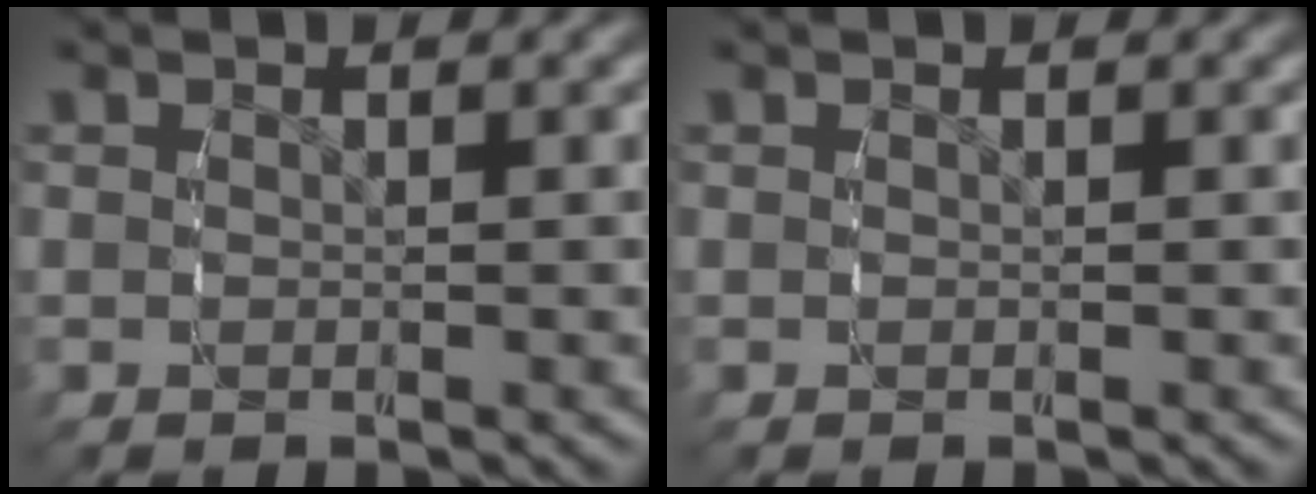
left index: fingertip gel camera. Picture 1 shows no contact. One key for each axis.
{"total": 0.0}